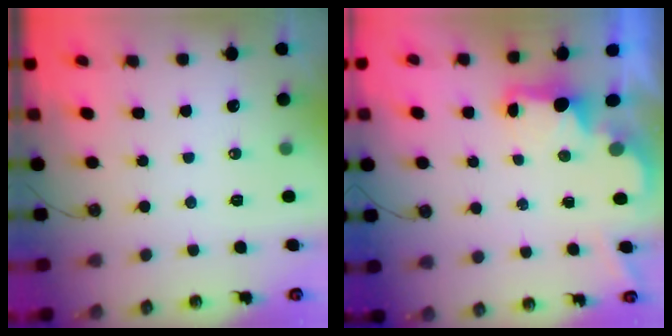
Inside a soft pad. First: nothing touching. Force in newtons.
{"total": 2.1, "press": 2.0, "slide": 0.8}